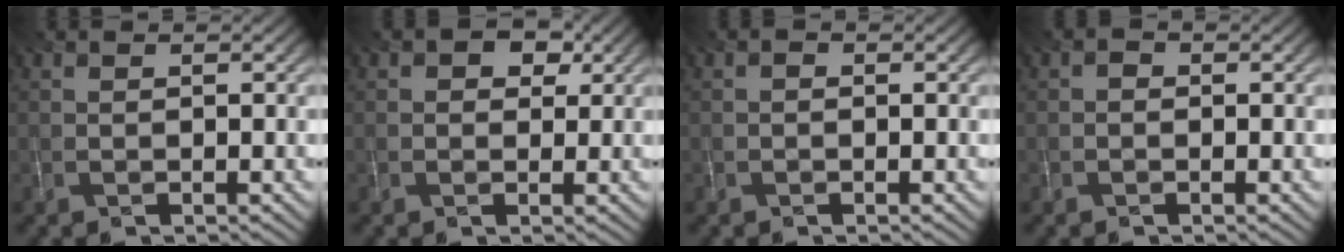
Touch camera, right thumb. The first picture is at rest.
{"total": 3.2, "force": [1.2, 2.6, 1.6], "torque": [-0.022, -0.001, 0.009]}
{"total": 0.6, "force": [-0.2, 0.4, 0.3], "torque": [-0.005, 0.000, -0.007]}
{"total": 0.9, "force": [-0.3, 0.7, 0.4], "torque": [-0.005, -0.001, -0.011]}